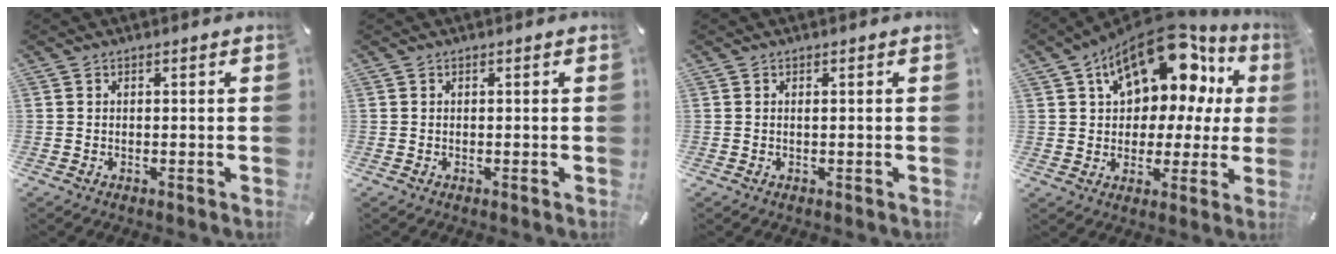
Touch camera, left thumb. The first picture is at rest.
{"total": 0.0}
{"total": 0.0}
{"total": 17.8, "force": [9.7, 10.1, 11.1], "torque": [-0.177, -0.066, 0.165]}